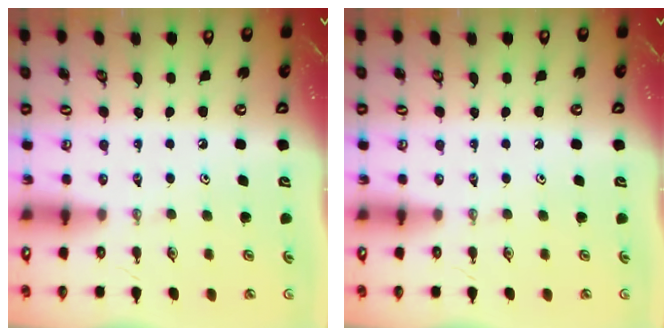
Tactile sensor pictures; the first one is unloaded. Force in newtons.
{"total": 0.0}